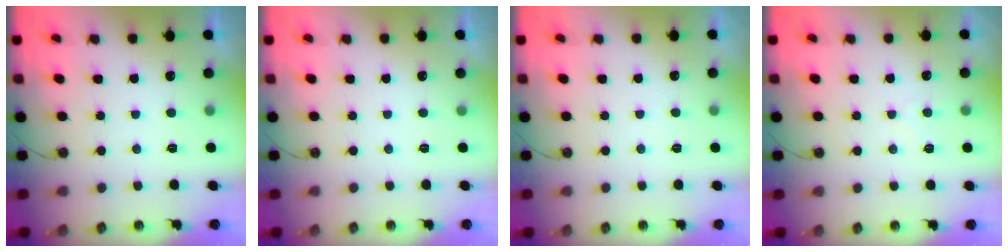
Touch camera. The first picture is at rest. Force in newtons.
{"total": 0.0}
{"total": 2.5, "press": 2.5, "slide": 0.4}
{"total": 4.2, "press": 4.2, "slide": 0.4}